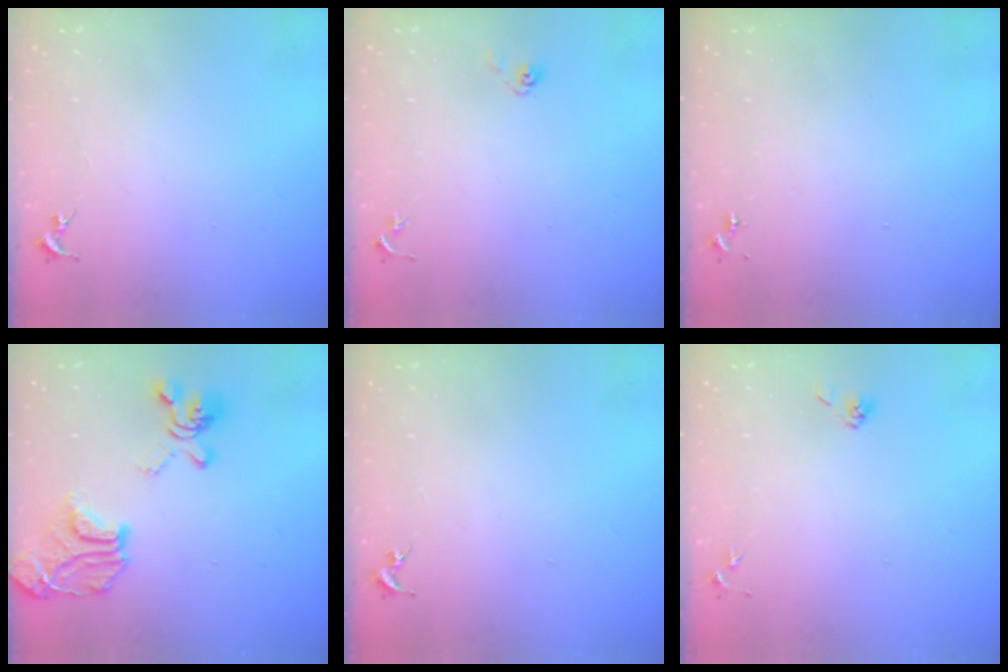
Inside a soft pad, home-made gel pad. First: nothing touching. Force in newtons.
{"total": 3.9, "press": 3.3, "slide": 2.0}
{"total": 0.0}
{"total": 20.9, "press": 20.8, "slide": 2.0}
{"total": 0.0}
{"total": 4.2, "press": 3.9, "slide": 1.6}